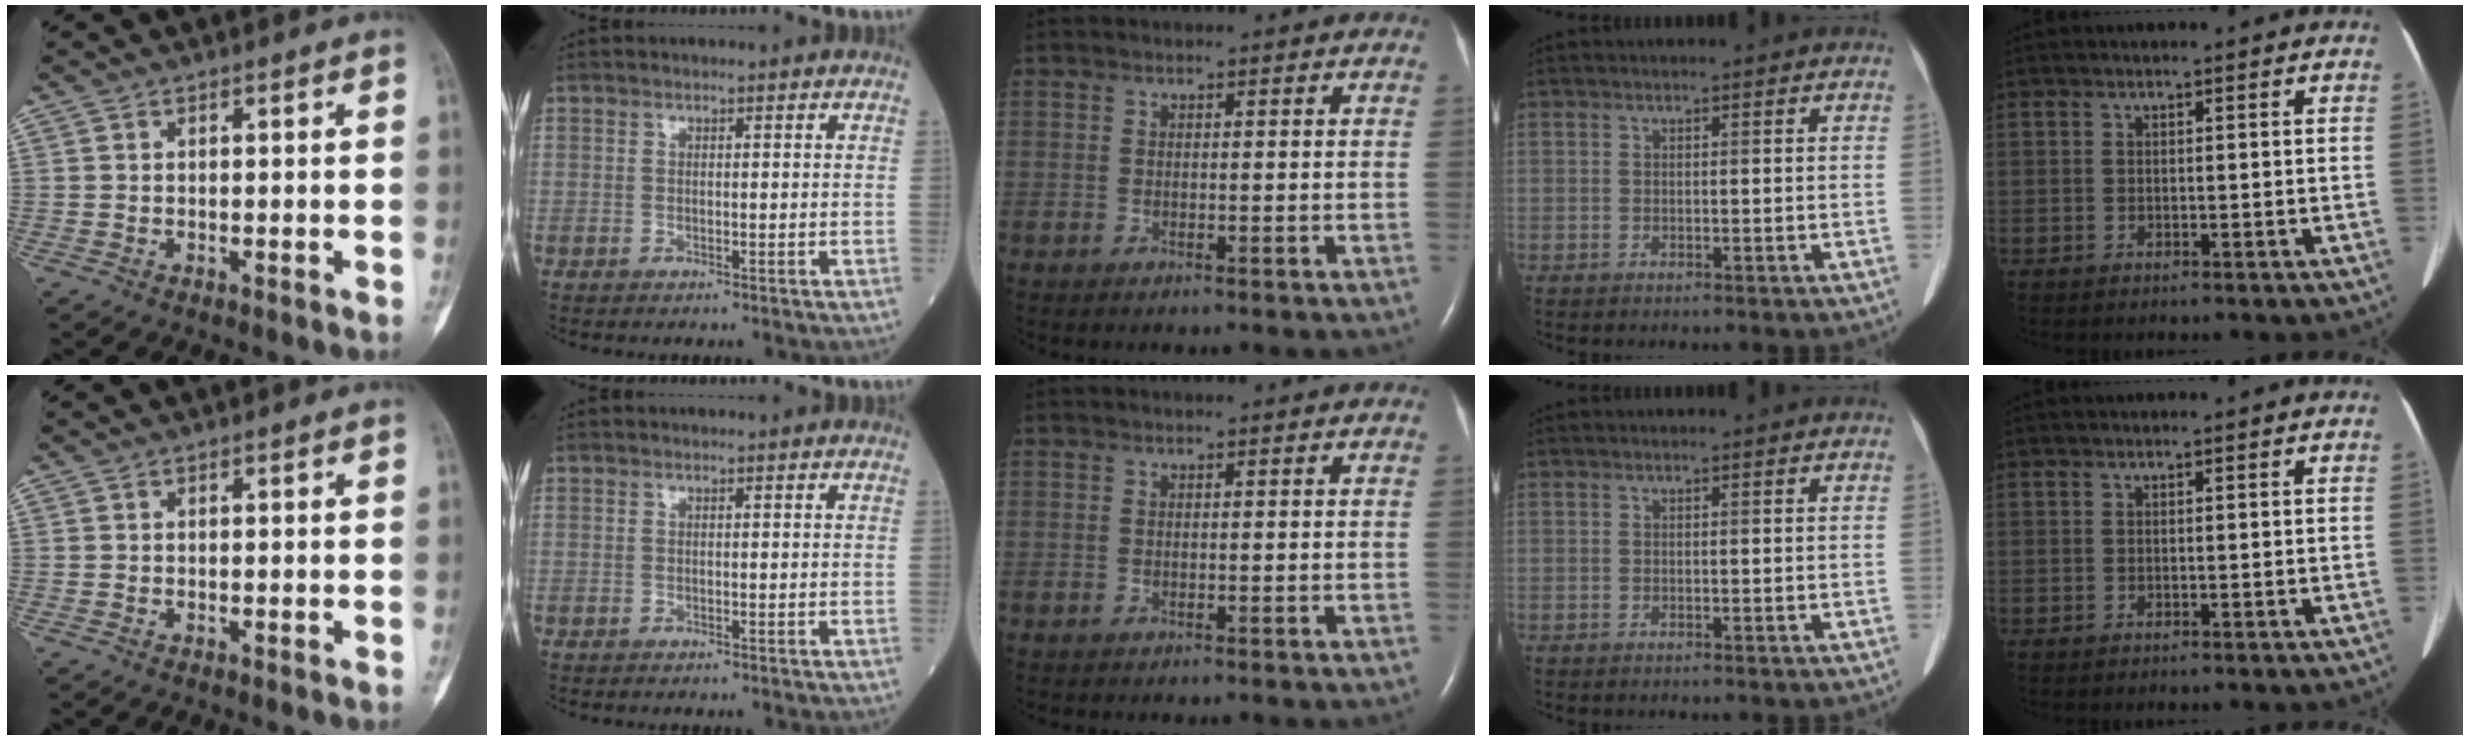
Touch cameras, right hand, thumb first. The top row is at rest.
{}